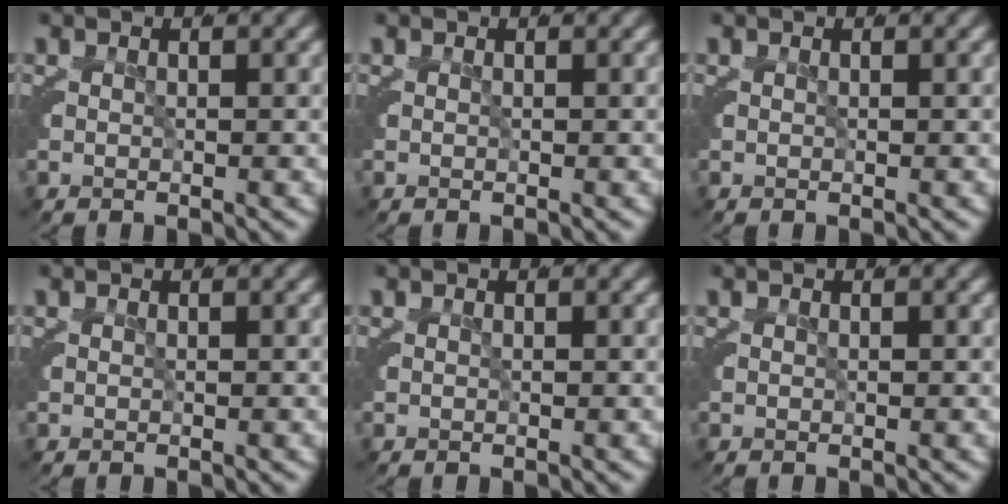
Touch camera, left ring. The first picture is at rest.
{"total": 0.0}
{"total": 0.0}
{"total": 0.0}
{"total": 0.0}
{"total": 0.0}